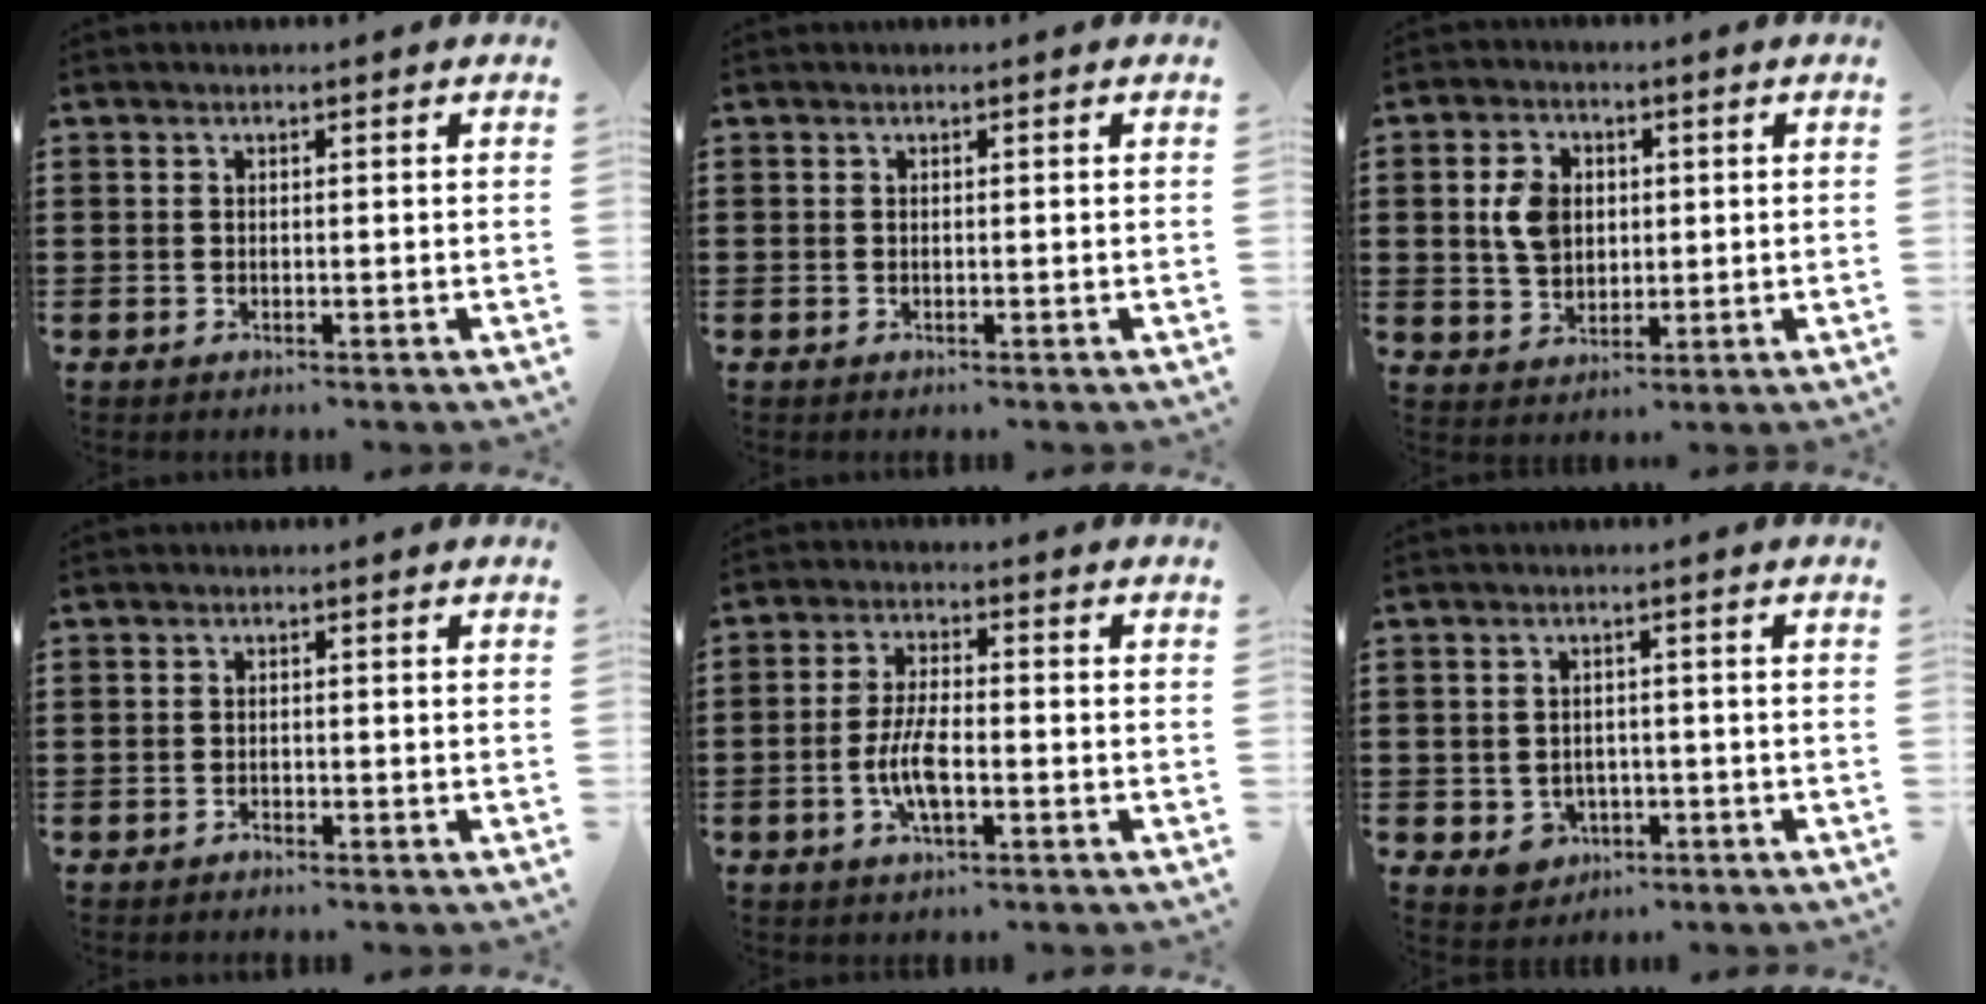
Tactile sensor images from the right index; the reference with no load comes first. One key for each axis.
{"total": 0.0}
{"total": 5.8, "fx": 0.7, "fy": 4.4, "fz": 3.8, "tx": -0.098, "ty": 0.012, "tz": 0.007}
{"total": 0.7, "fx": -0.7, "fy": 0.2, "fz": -0.1, "tx": 0.000, "ty": 0.003, "tz": -0.016}
{"total": 6.4, "fx": -1.8, "fy": 2.2, "fz": 5.8, "tx": -0.133, "ty": -0.005, "tz": -0.041}
{"total": 2.7, "fx": -1.2, "fy": 2.3, "fz": 0.7, "tx": -0.021, "ty": 0.003, "tz": -0.027}